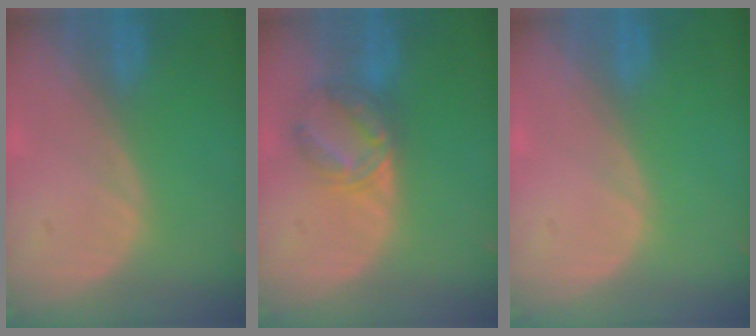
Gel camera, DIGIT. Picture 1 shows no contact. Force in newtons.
{"total": 6.0, "press": 5.9, "slide": 1.2}
{"total": 0.0}